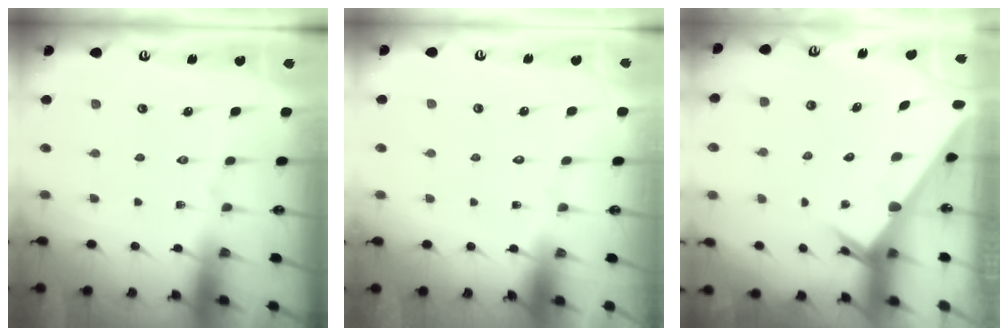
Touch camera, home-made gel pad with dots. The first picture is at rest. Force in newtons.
{"total": 1.6, "press": 1.6, "slide": 0.1}
{"total": 2.4, "press": 2.4, "slide": 0.1}